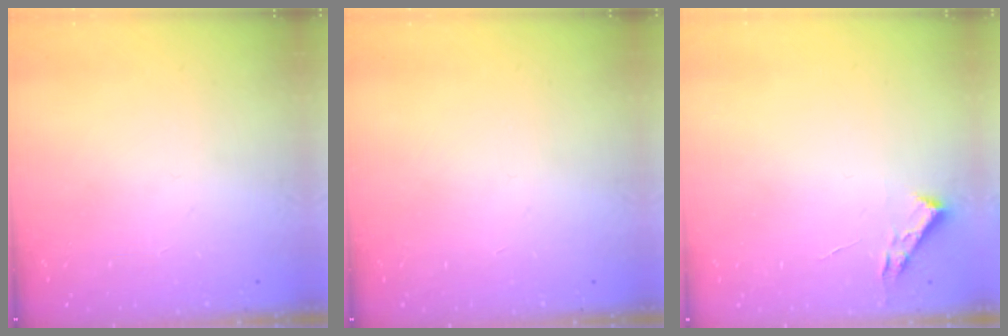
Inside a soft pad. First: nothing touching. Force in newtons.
{"total": 0.0}
{"total": 2.7, "press": 2.7, "slide": 0.4}